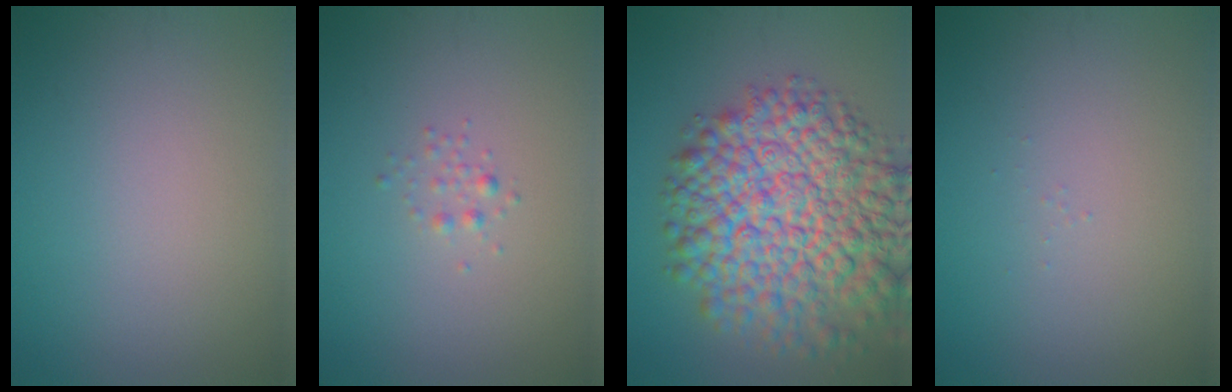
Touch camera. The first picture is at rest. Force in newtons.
{"total": 0.8, "press": 0.8, "slide": 0.0}
{"total": 12.8, "press": 12.8, "slide": 0.4}
{"total": 0.0}